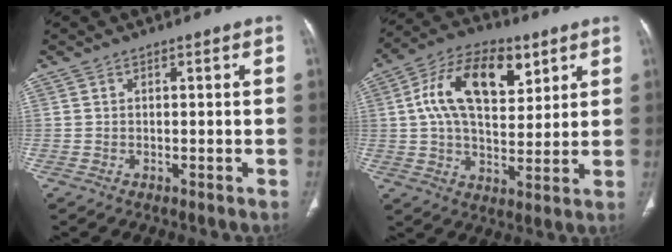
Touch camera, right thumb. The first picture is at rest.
{"total": 16.7, "force": [5.8, 9.3, 12.6], "torque": [-0.188, -0.005, 0.097]}